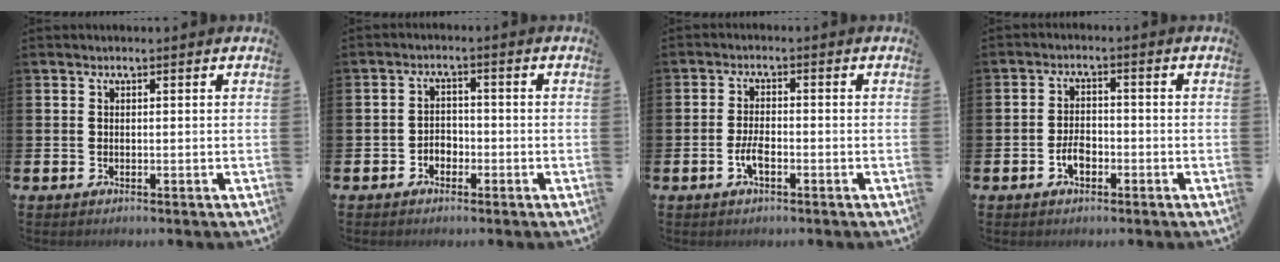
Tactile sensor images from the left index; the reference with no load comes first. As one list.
[{"total": 2.2, "force": [-1.6, 1.5, 0.5], "torque": [-0.021, 0.007, -0.034]}, {"total": 3.0, "force": [-1.2, 1.2, 2.5], "torque": [-0.052, 0.006, -0.020]}, {"total": 3.0, "force": [-1.3, 1.8, 2.0], "torque": [-0.035, 0.004, -0.026]}]